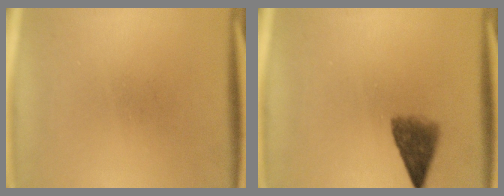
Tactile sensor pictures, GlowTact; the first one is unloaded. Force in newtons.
{"total": 4.7}